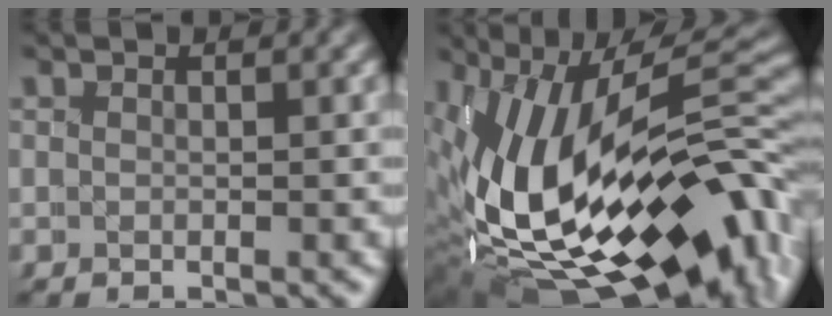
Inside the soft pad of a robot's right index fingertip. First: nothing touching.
{"total": 19.1, "force": [-6.2, 9.5, 15.4], "torque": [-0.244, -0.039, -0.059]}